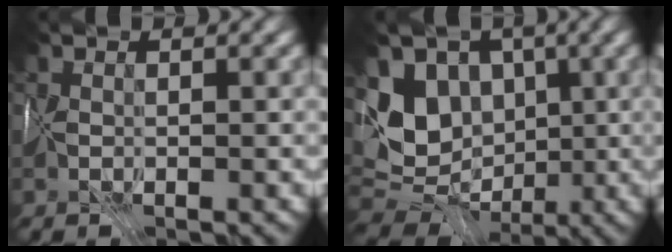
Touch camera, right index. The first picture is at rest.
{"total": 8.4, "force": [0.8, 7.0, 4.6], "torque": [-0.088, 0.007, 0.023]}